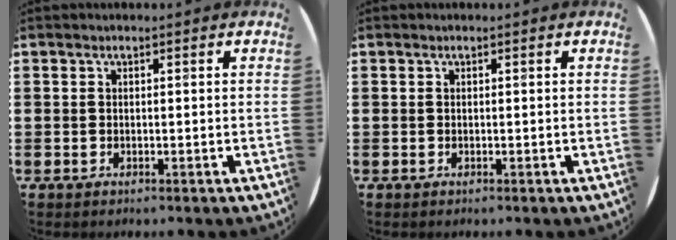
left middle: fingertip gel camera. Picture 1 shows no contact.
{"total": 0.0}